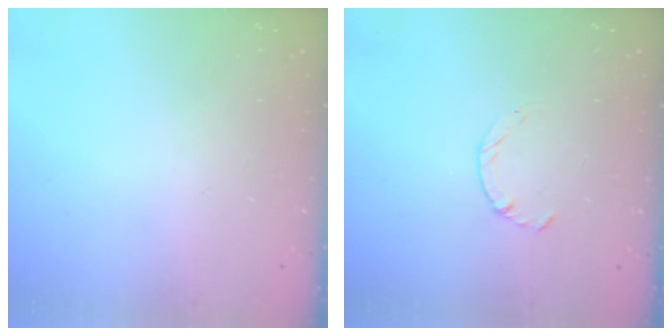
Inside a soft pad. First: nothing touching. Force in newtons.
{"total": 1.8, "press": 1.7, "slide": 0.3}